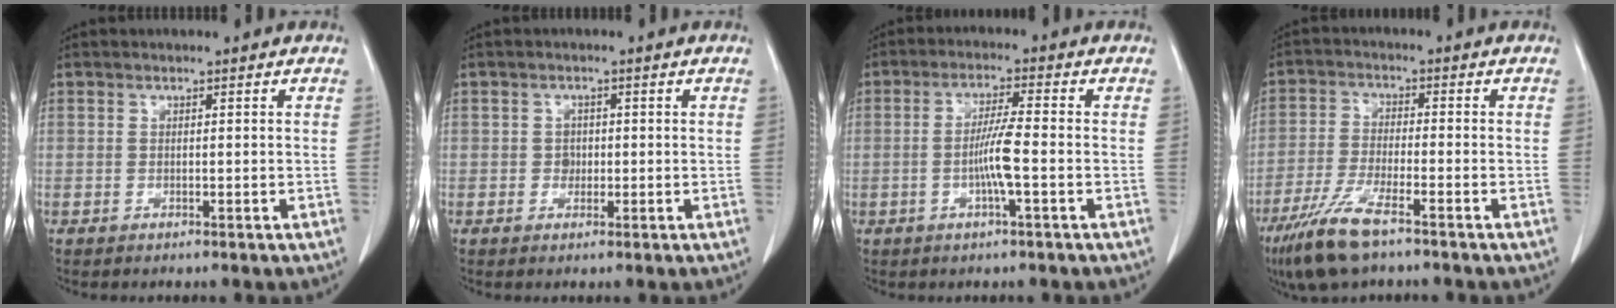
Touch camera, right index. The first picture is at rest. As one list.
[{"total": 1.6, "force": [-0.2, 1.4, 0.6], "torque": [-0.008, 0.004, -0.002]}, {"total": 5.4, "force": [-1.3, -0.2, 5.2], "torque": [-0.105, 0.000, -0.026]}, {"total": 8.9, "force": [-6.1, 1.4, 6.3], "torque": [-0.135, -0.024, -0.114]}]